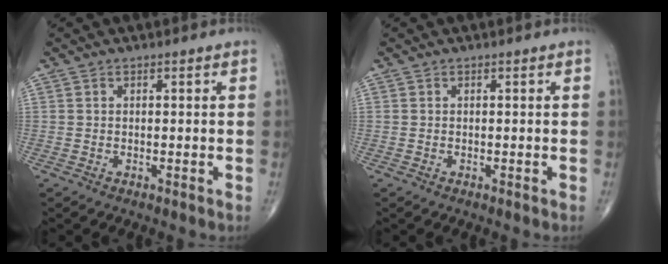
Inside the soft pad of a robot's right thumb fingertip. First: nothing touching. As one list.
[{"total": 0.0}]